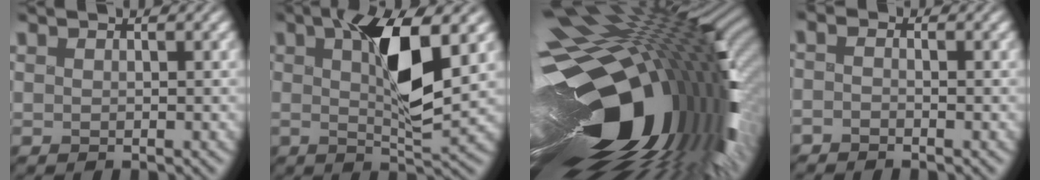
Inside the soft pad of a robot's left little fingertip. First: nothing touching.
{"total": 7.0, "force": [1.6, 1.5, 6.6], "torque": [-0.114, -0.005, 0.030]}
{"total": 19.0, "force": [-4.4, 10.0, 15.6], "torque": [-0.279, -0.070, -0.055]}
{"total": 1.1, "force": [-1.0, 0.2, 0.3], "torque": [-0.008, -0.001, -0.022]}